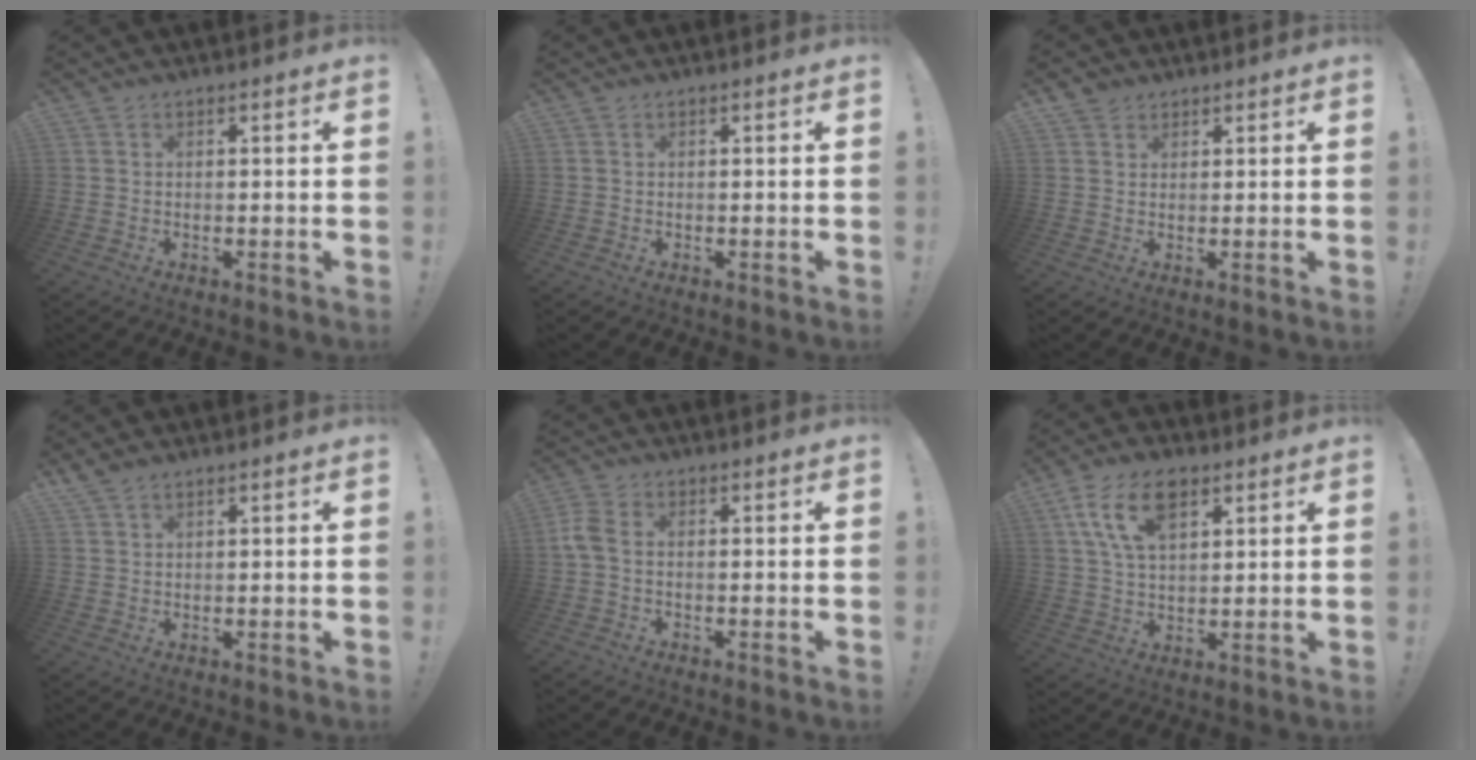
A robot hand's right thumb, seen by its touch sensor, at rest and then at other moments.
{"total": 0.0}
{"total": 2.9, "force": [2.2, 1.9, 0.3], "torque": [0.005, -0.012, 0.039]}
{"total": 2.2, "force": [1.9, 0.7, 0.9], "torque": [-0.019, -0.008, 0.035]}
{"total": 4.3, "force": [-0.4, 2.2, 3.6], "torque": [-0.084, -0.003, -0.008]}
{"total": 12.6, "force": [5.9, 6.9, 8.8], "torque": [-0.160, -0.004, 0.109]}